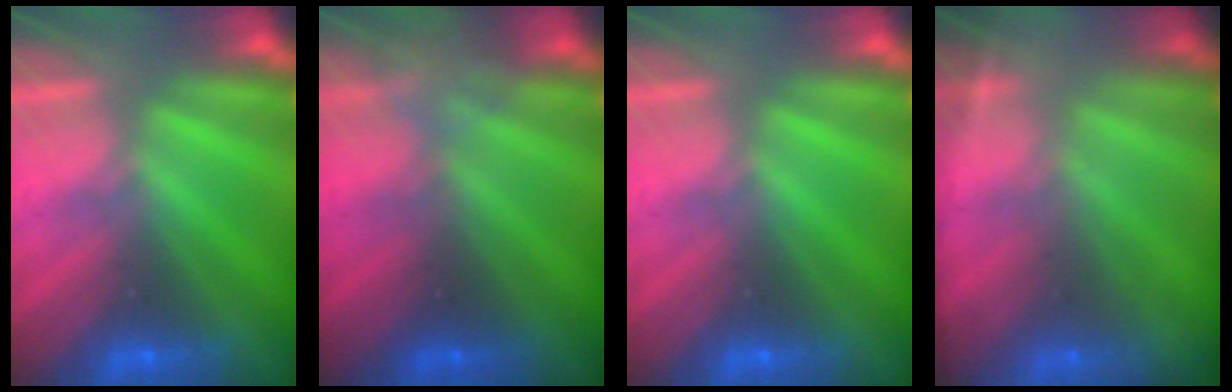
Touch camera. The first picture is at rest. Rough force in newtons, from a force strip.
{"total": 2.3}
{"total": 0.0}
{"total": 5.7}